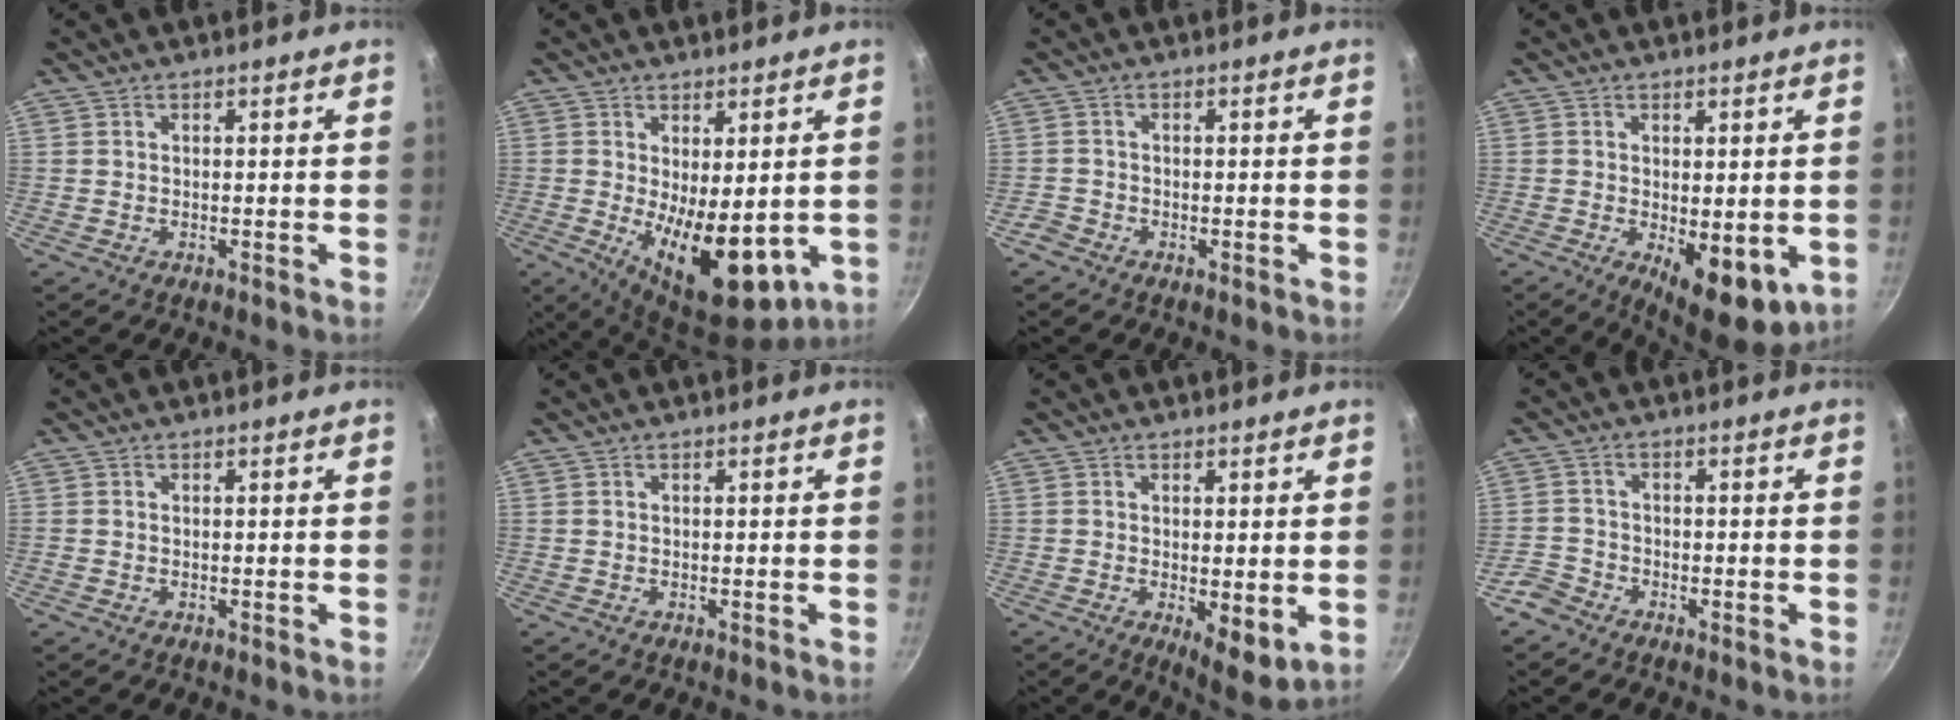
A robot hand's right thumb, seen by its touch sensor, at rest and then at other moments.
{"total": 13.9, "force": [-1.3, 6.4, 12.3], "torque": [-0.165, -0.025, -0.001]}
{"total": 1.7, "force": [-1.4, 1.1, 0.3], "torque": [-0.007, 0.006, -0.028]}
{"total": 9.6, "force": [-1.7, 4.1, 8.6], "torque": [-0.099, -0.012, -0.008]}
{"total": 0.0}
{"total": 0.0}
{"total": 6.5, "force": [-0.7, 2.4, 6.0], "torque": [-0.076, -0.021, -0.002]}
{"total": 3.5, "force": [-2.7, 2.2, 0.7], "torque": [-0.008, 0.029, -0.055]}